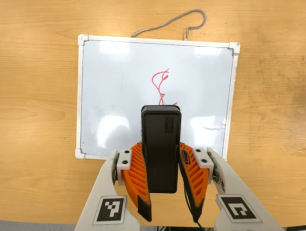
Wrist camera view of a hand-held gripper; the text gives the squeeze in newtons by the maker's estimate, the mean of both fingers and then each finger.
{"total": 8.1, "left": 6.2, "right": 10.0}